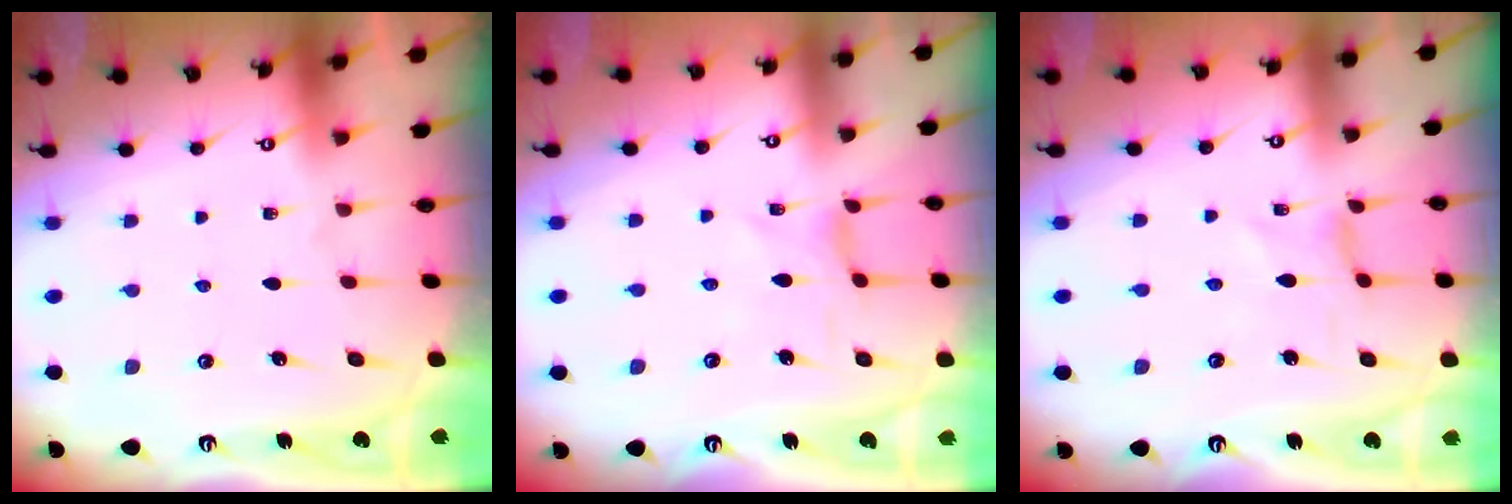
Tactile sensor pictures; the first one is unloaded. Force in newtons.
{"total": 0.7, "press": 0.7, "slide": 0.2}
{"total": 0.0}